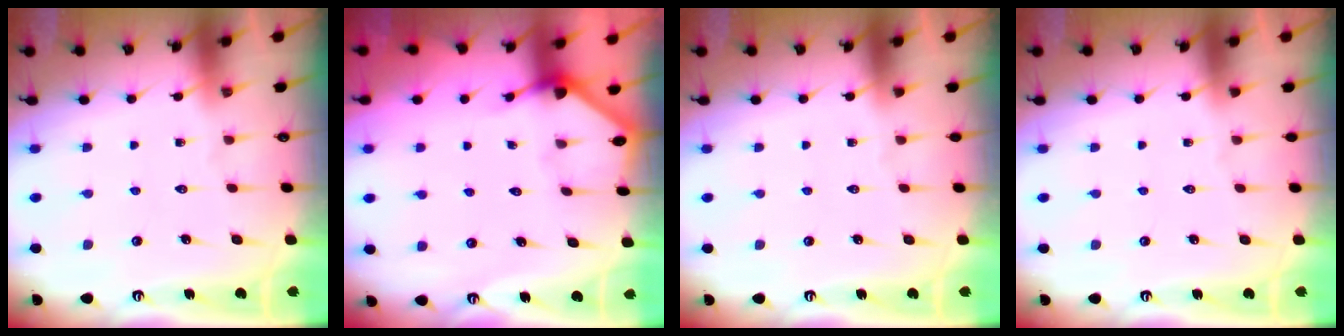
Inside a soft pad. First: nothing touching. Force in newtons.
{"total": 2.2, "press": 2.2, "slide": 0.1}
{"total": 0.0}
{"total": 0.0}